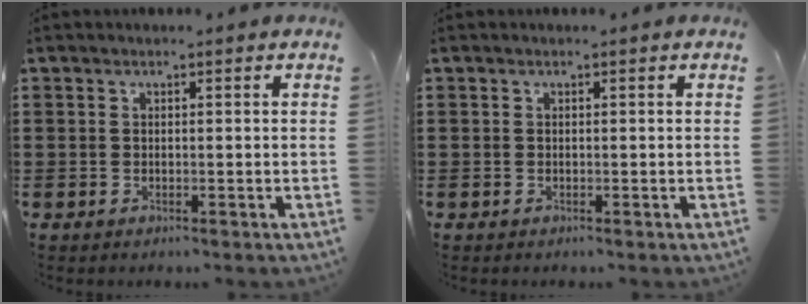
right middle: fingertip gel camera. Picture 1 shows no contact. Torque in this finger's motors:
{"motor_torque": [0.16, -0.12, -0.02, -0.01]}